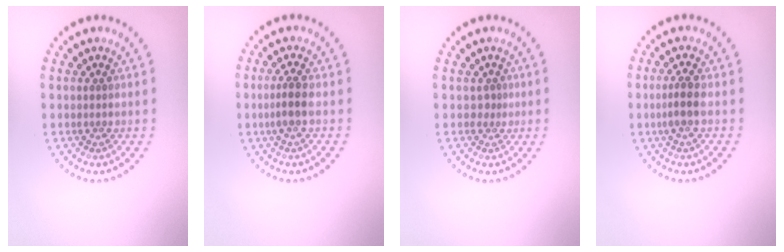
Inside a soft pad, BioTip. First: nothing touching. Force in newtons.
{"total": 1.9, "press": 1.6, "slide": 1.1}
{"total": 0.6, "press": 0.3, "slide": 0.5}
{"total": 1.9, "press": 1.6, "slide": 1.0}